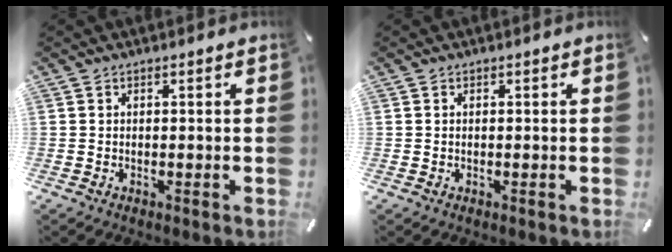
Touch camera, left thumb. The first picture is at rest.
{"total": 0.0}